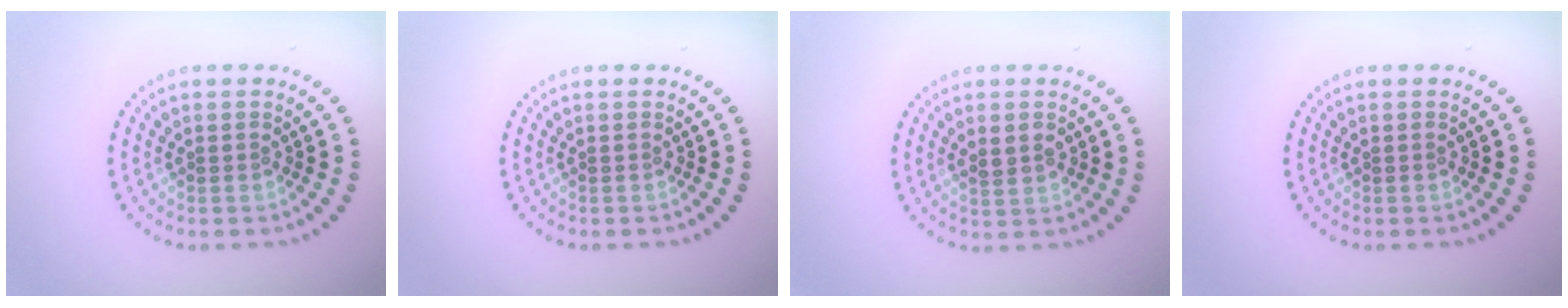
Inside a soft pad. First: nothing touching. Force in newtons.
{"total": 0.0}
{"total": 1.6, "press": 1.6, "slide": 0.2}
{"total": 0.0}